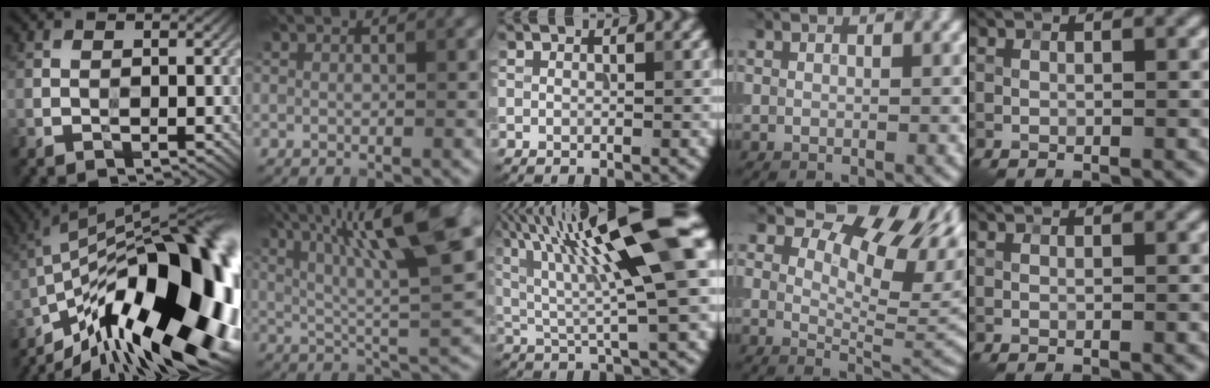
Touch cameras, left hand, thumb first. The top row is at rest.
{"thumb": {"total": 22.2, "force": [-9.3, 7.6, 18.6], "torque": [-0.268, 0.015, -0.155]}, "index": {"total": 13.7, "force": [5.6, 3.1, 12.1], "torque": [-0.190, 0.018, 0.089]}, "middle": {"total": 14.3, "force": [4.3, 2.7, 13.3], "torque": [-0.210, 0.019, 0.073]}, "ring": {"total": 11.0, "force": [5.3, 5.4, 7.9], "torque": [-0.112, 0.007, 0.083]}}